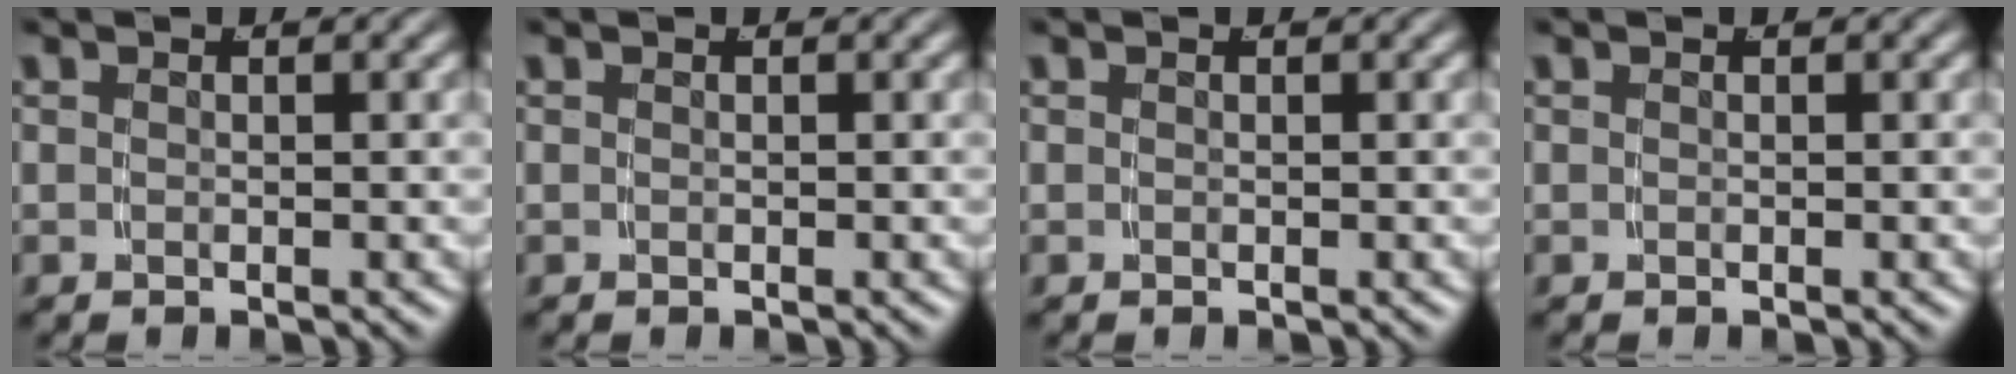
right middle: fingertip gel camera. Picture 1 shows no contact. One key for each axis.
{"total": 0.0}
{"total": 0.0}
{"total": 0.0}